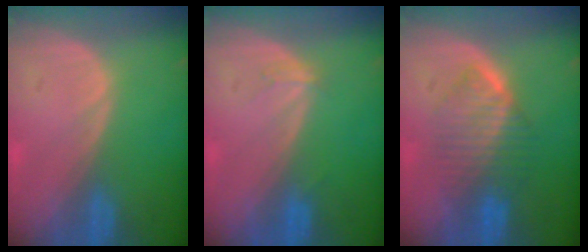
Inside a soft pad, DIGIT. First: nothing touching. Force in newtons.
{"total": 1.1, "press": 1.1, "slide": 0.1}
{"total": 6.4, "press": 6.4, "slide": 0.9}